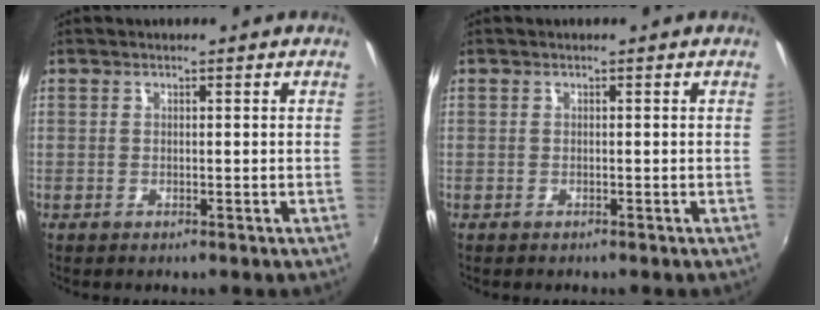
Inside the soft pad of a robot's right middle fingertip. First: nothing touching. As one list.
[{"total": 0.0}]